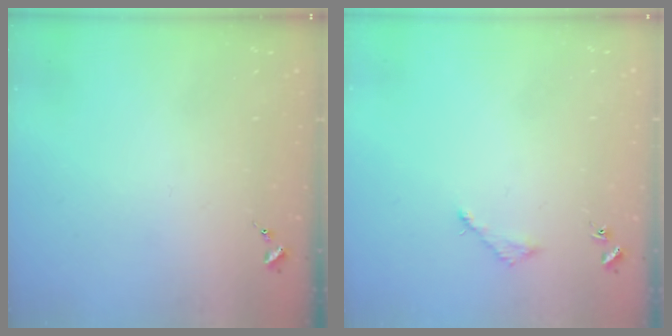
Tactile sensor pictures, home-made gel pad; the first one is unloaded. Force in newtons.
{"total": 3.0, "press": 3.0, "slide": 0.4}